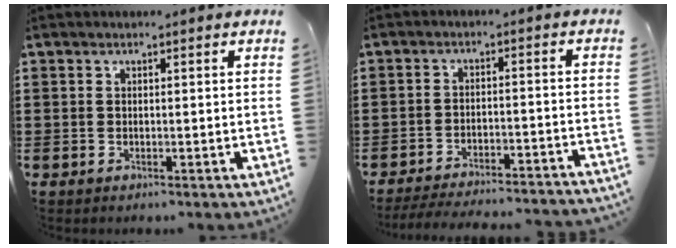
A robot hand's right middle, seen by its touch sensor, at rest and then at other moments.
{"total": 4.5, "force": [-4.3, -0.1, 1.2], "torque": [-0.018, -0.005, -0.084]}